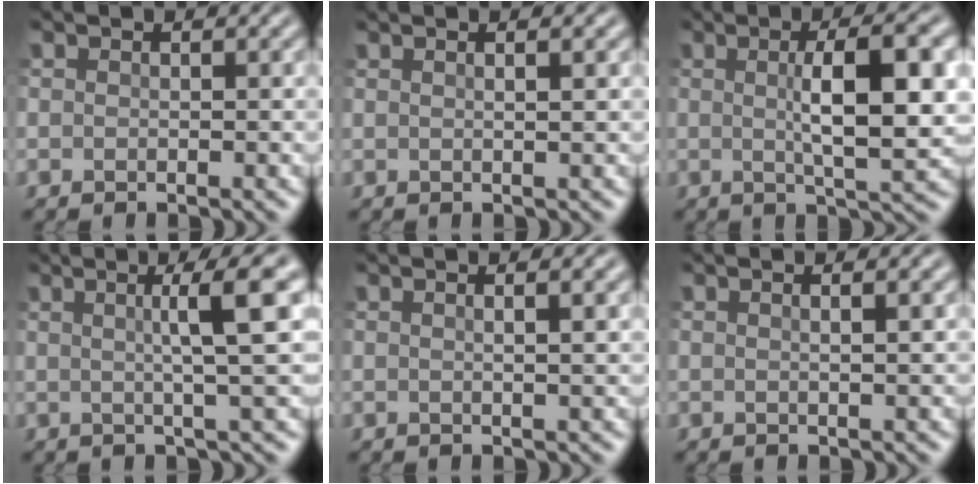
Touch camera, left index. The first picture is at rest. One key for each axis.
{"total": 2.7, "fx": 1.3, "fy": 1.2, "fz": 2.0, "tx": -0.008, "ty": 0.011, "tz": -0.007}
{"total": 8.1, "fx": 0.8, "fy": 2.1, "fz": 7.8, "tx": -0.107, "ty": 0.007, "tz": 0.011}
{"total": 6.2, "fx": 1.5, "fy": 0.8, "fz": 5.9, "tx": -0.083, "ty": 0.019, "tz": 0.021}
{"total": 4.4, "fx": 2.0, "fy": 1.9, "fz": 3.4, "tx": -0.017, "ty": 0.024, "tz": -0.005}
{"total": 3.4, "fx": 1.6, "fy": 1.5, "fz": 2.5, "tx": -0.011, "ty": 0.019, "tz": -0.008}